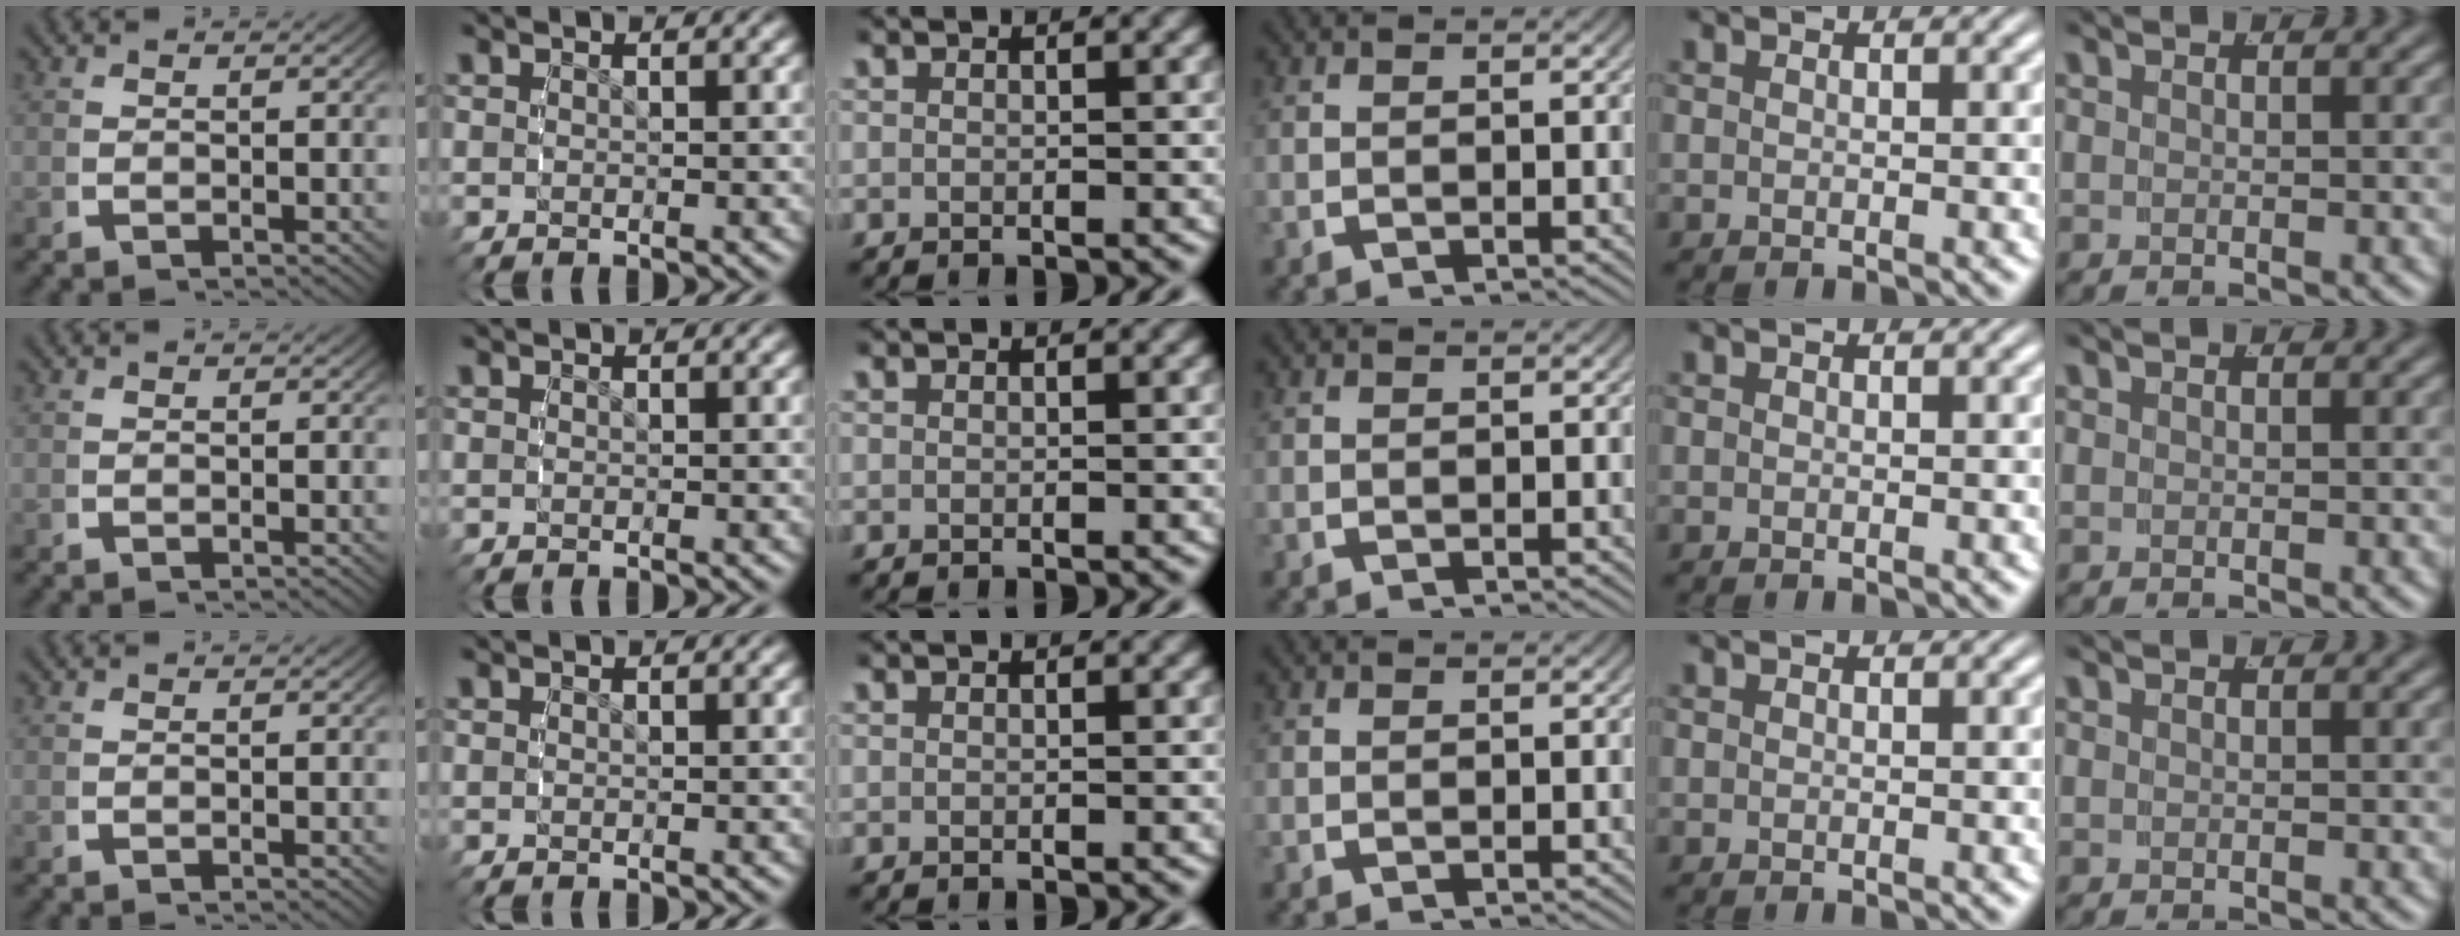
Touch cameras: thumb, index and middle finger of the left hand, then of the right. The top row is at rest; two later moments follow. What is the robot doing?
{"motion": "reach", "object": "bowl"}